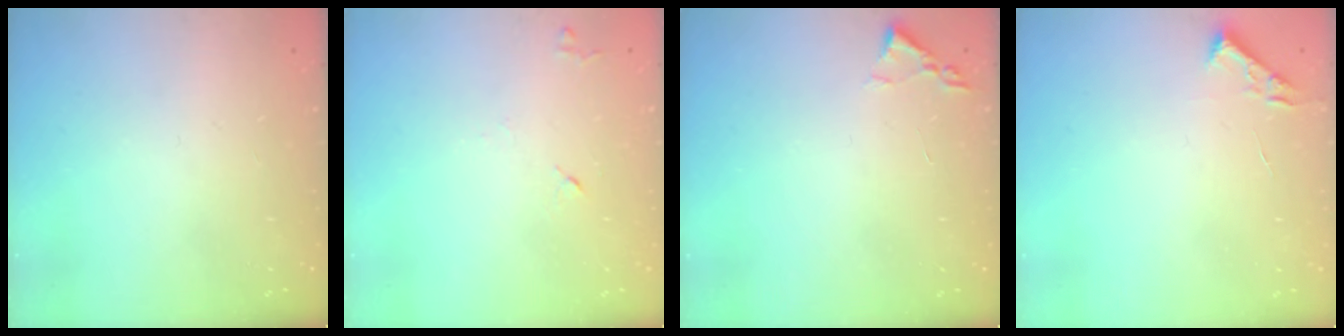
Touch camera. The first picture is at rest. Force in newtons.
{"total": 5.6, "press": 5.5, "slide": 0.9}
{"total": 1.8, "press": 1.8, "slide": 0.3}
{"total": 2.7, "press": 2.7, "slide": 0.4}